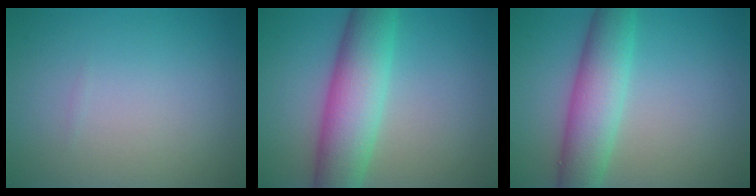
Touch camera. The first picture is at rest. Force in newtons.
{"total": 7.8, "press": 7.8, "slide": 0.1}
{"total": 6.1, "press": 6.1, "slide": 0.3}